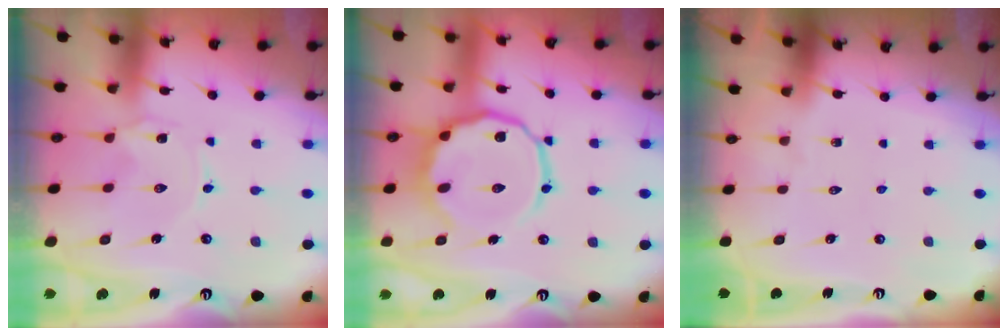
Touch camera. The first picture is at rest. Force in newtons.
{"total": 12.9, "press": 12.8, "slide": 1.5}
{"total": 0.0}